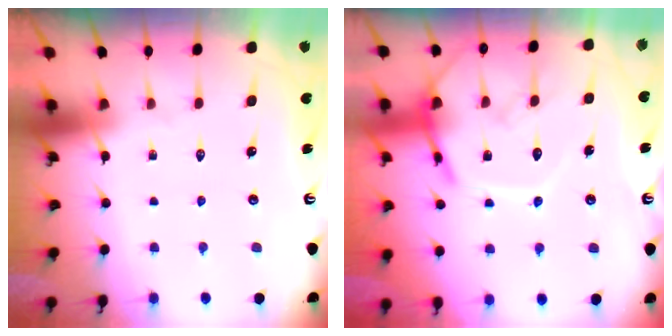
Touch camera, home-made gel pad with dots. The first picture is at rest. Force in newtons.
{"total": 13.5, "press": 13.4, "slide": 1.2}